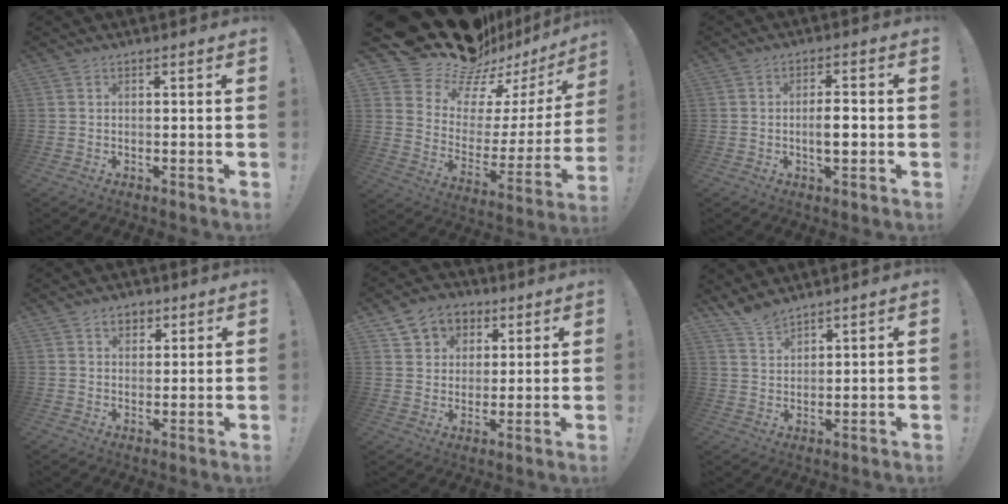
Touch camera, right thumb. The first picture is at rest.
{"total": 19.4, "force": [16.8, 8.3, 4.8], "torque": [-0.088, -0.133, 0.316]}
{"total": 5.2, "force": [-1.2, 1.8, 4.8], "torque": [-0.073, 0.000, -0.025]}
{"total": 4.3, "force": [2.2, 3.3, 1.6], "torque": [-0.011, -0.007, 0.037]}
{"total": 8.9, "force": [4.1, 7.5, 2.6], "torque": [-0.037, -0.018, 0.082]}
{"total": 5.2, "force": [4.8, 1.3, 1.5], "torque": [-0.030, -0.030, 0.089]}